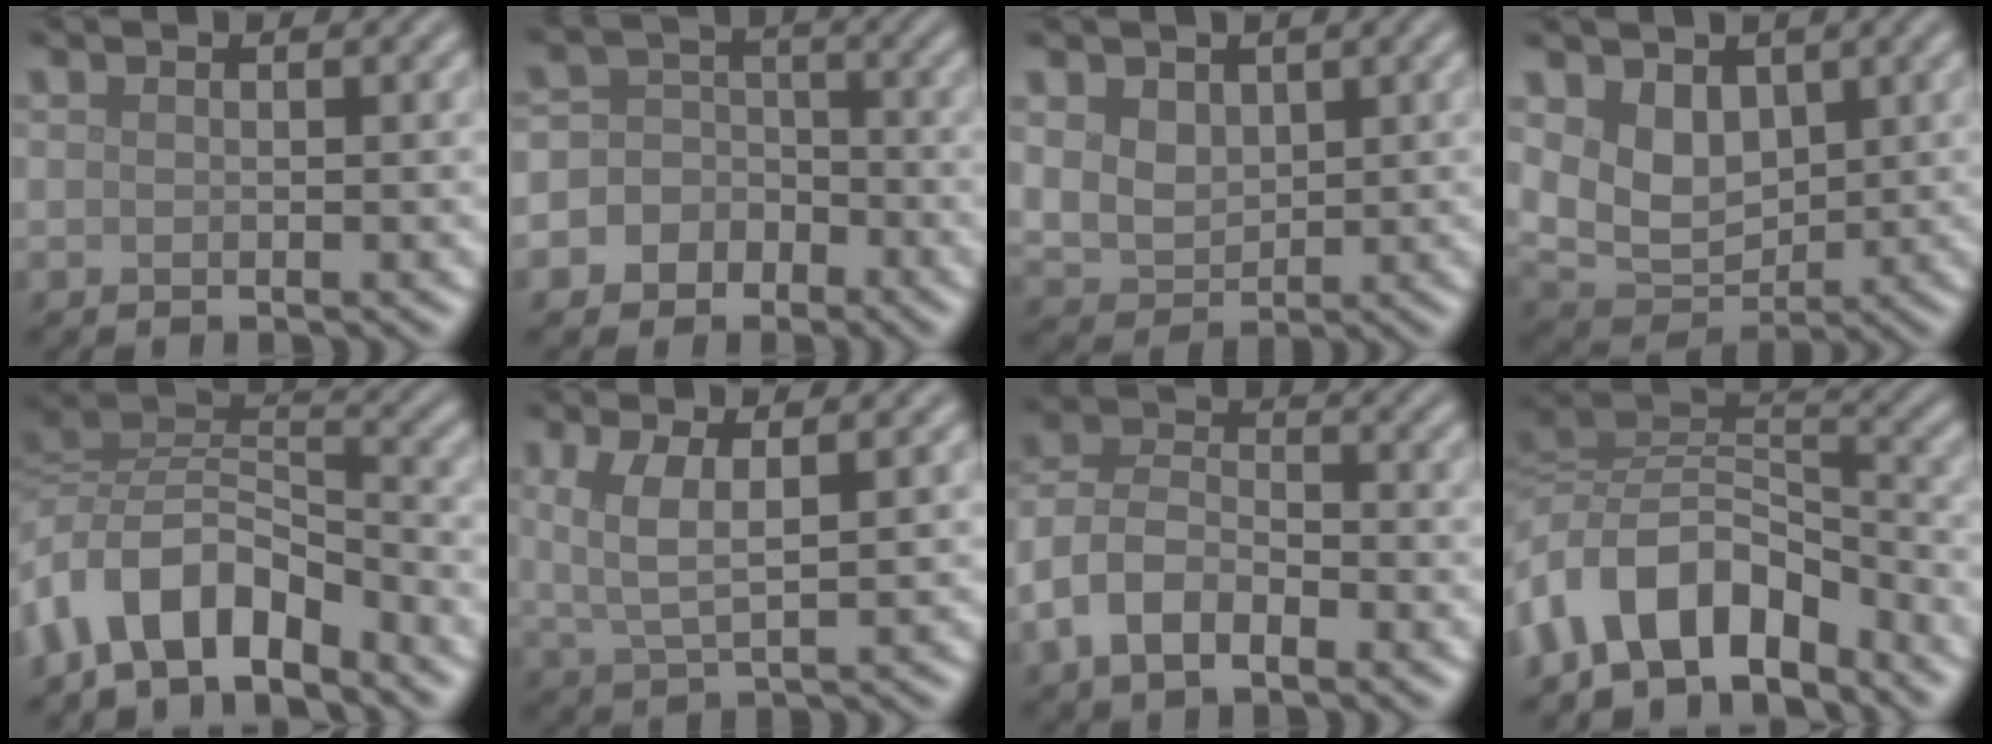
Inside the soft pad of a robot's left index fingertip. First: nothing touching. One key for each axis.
{"total": 7.6, "fx": -3.2, "fy": 6.8, "fz": 1.3, "tx": -0.014, "ty": 0.013, "tz": -0.081}
{"total": 3.7, "fx": 1.4, "fy": 2.8, "fz": 1.9, "tx": -0.053, "ty": -0.002, "tz": 0.031}
{"total": 4.6, "fx": 1.5, "fy": 3.4, "fz": 2.7, "tx": -0.060, "ty": -0.014, "tz": 0.029}
{"total": 7.5, "fx": -4.5, "fy": 3.6, "fz": 4.9, "tx": -0.076, "ty": 0.005, "tz": -0.094}
{"total": 3.7, "fx": 1.2, "fy": 1.2, "fz": 3.3, "tx": -0.073, "ty": -0.003, "tz": 0.027}
{"total": 6.2, "fx": -2.8, "fy": 3.5, "fz": 4.3, "tx": -0.080, "ty": 0.006, "tz": -0.061}
{"total": 9.2, "fx": -4.9, "fy": 5.0, "fz": 5.9, "tx": -0.092, "ty": 0.007, "tz": -0.097}